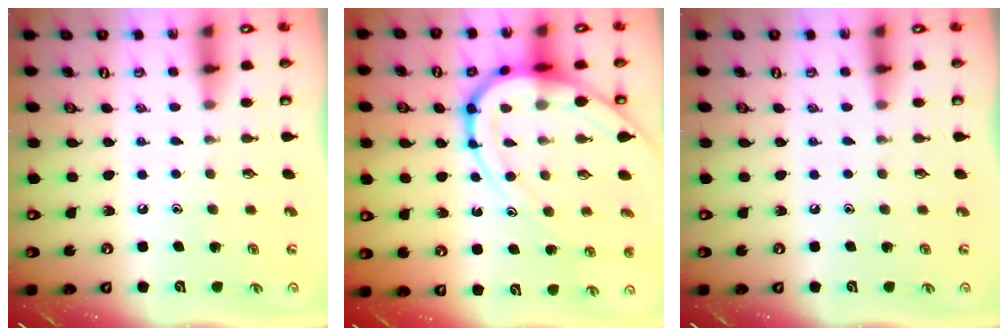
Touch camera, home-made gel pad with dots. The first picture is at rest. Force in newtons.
{"total": 14.1, "press": 14.1, "slide": 1.2}
{"total": 0.0}